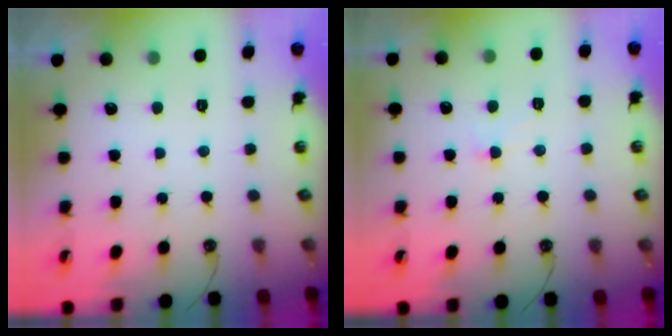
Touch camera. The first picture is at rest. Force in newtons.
{"total": 1.3, "press": 1.2, "slide": 0.5}